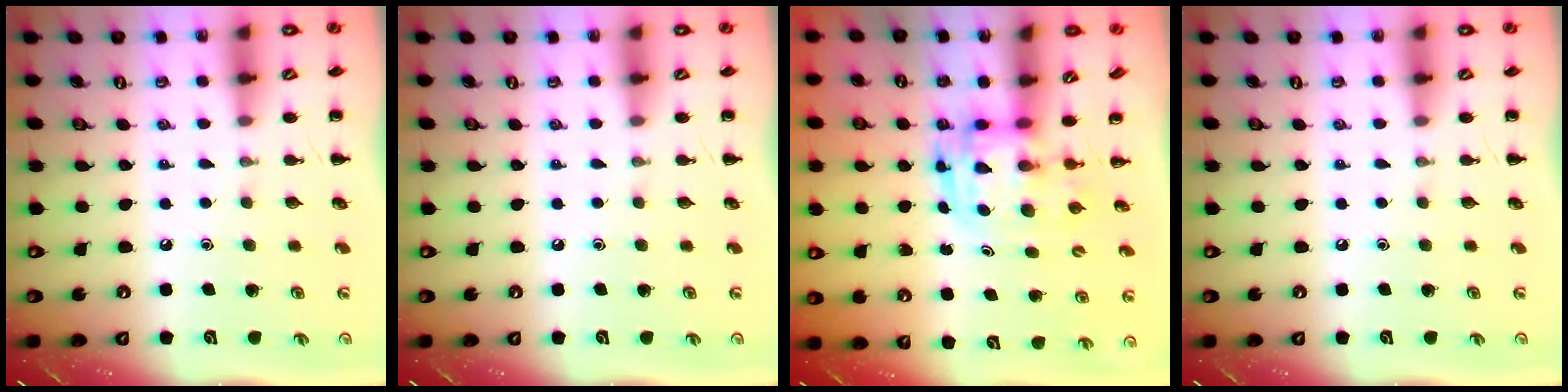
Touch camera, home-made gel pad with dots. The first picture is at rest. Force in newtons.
{"total": 0.0}
{"total": 3.3, "press": 3.2, "slide": 0.7}
{"total": 0.0}